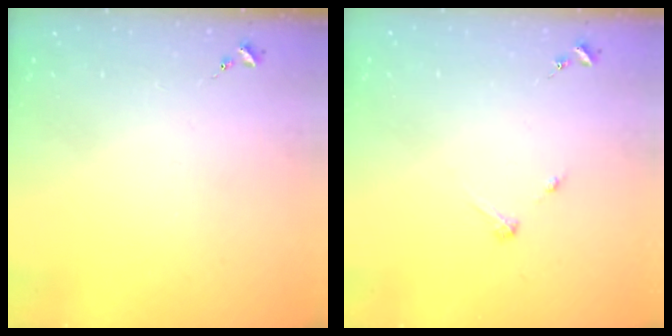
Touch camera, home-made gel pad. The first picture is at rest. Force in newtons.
{"total": 2.7, "press": 2.7, "slide": 0.3}